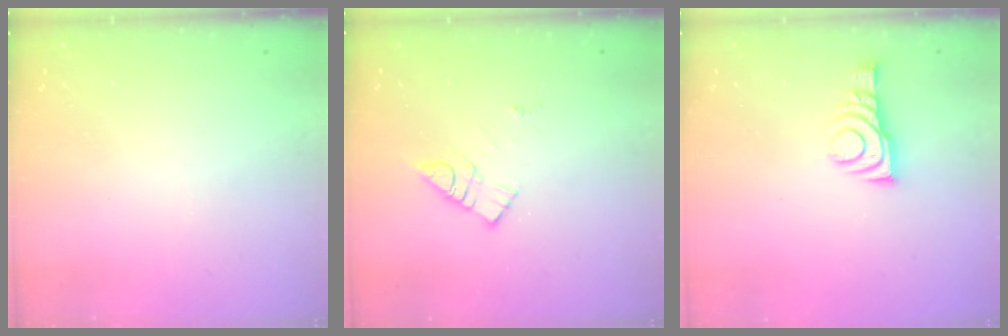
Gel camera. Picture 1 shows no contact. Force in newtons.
{"total": 9.3, "press": 9.3, "slide": 0.5}
{"total": 9.1, "press": 9.1, "slide": 0.4}